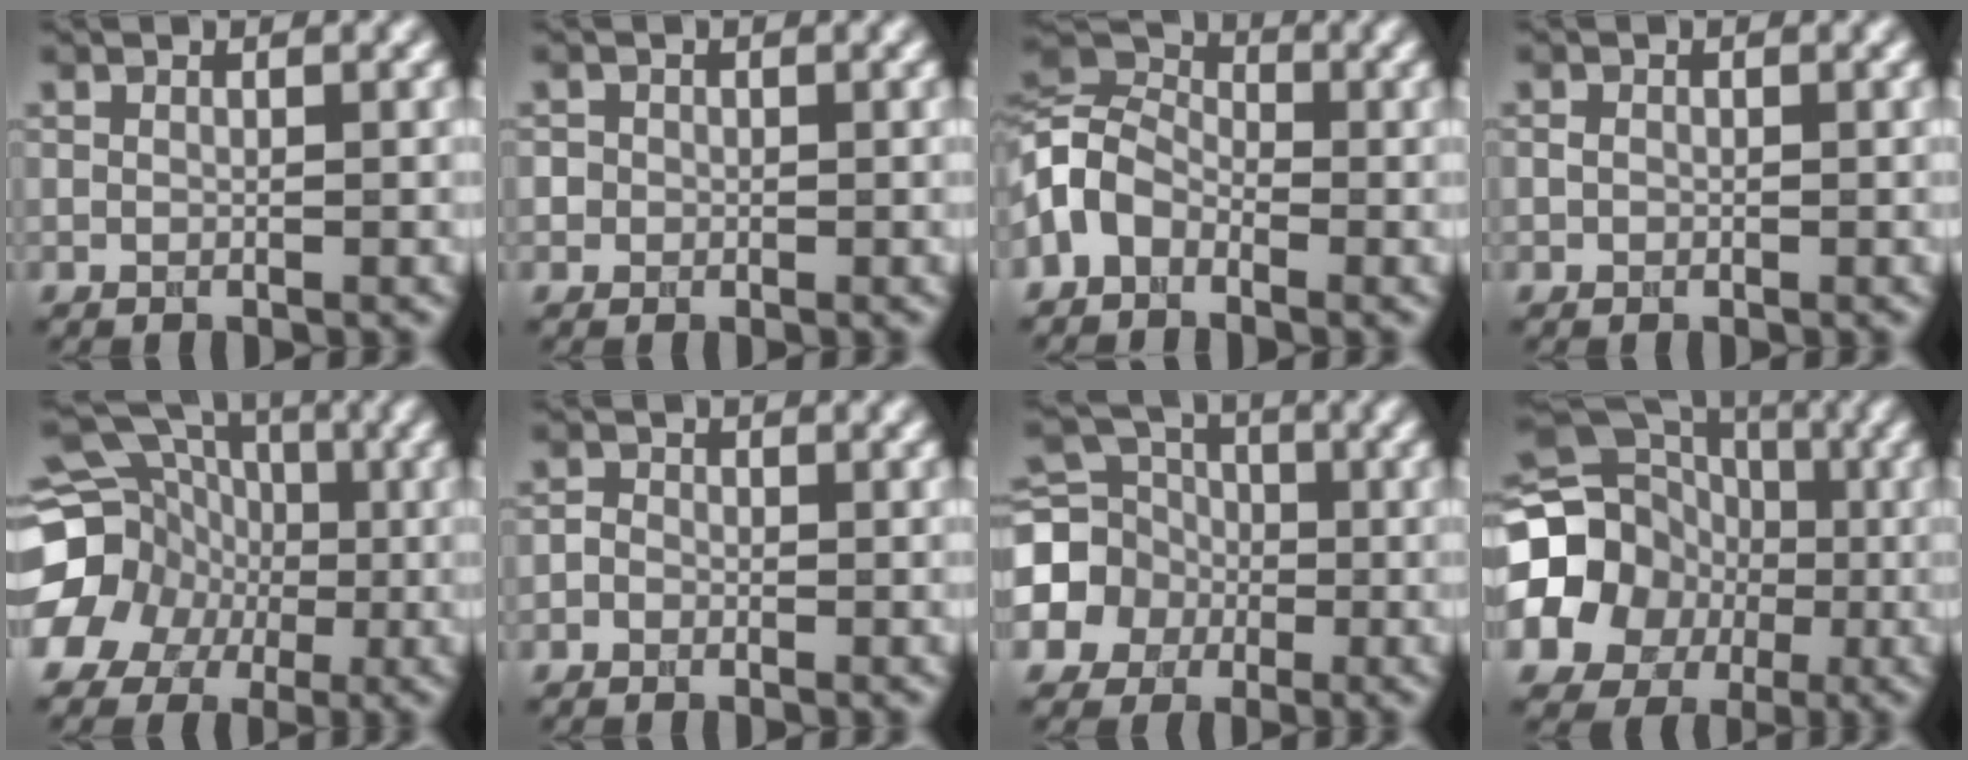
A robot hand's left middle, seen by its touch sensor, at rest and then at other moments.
{"total": 1.7, "force": [0.4, 1.6, 0.5], "torque": [0.006, 0.009, -0.002]}
{"total": 5.2, "force": [-1.8, 3.6, 3.3], "torque": [-0.076, 0.014, -0.060]}
{"total": 0.5, "force": [-0.1, 0.5, 0.2], "torque": [-0.004, -0.001, -0.004]}
{"total": 18.2, "force": [-1.0, 16.9, 6.5], "torque": [-0.161, 0.005, -0.063]}
{"total": 1.1, "force": [-0.4, 1.0, 0.3], "torque": [0.007, 0.007, -0.019]}
{"total": 6.8, "force": [-1.1, 6.1, 2.8], "torque": [-0.065, 0.000, -0.047]}
{"total": 18.8, "force": [-3.7, 17.3, 6.5], "torque": [-0.163, -0.003, -0.095]}